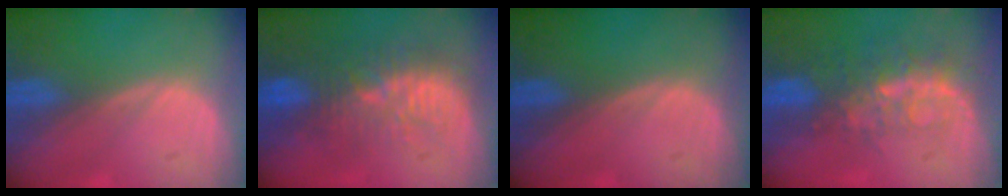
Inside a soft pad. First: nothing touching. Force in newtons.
{"total": 9.5, "press": 8.9, "slide": 3.2}
{"total": 0.0}
{"total": 8.3, "press": 6.9, "slide": 4.7}